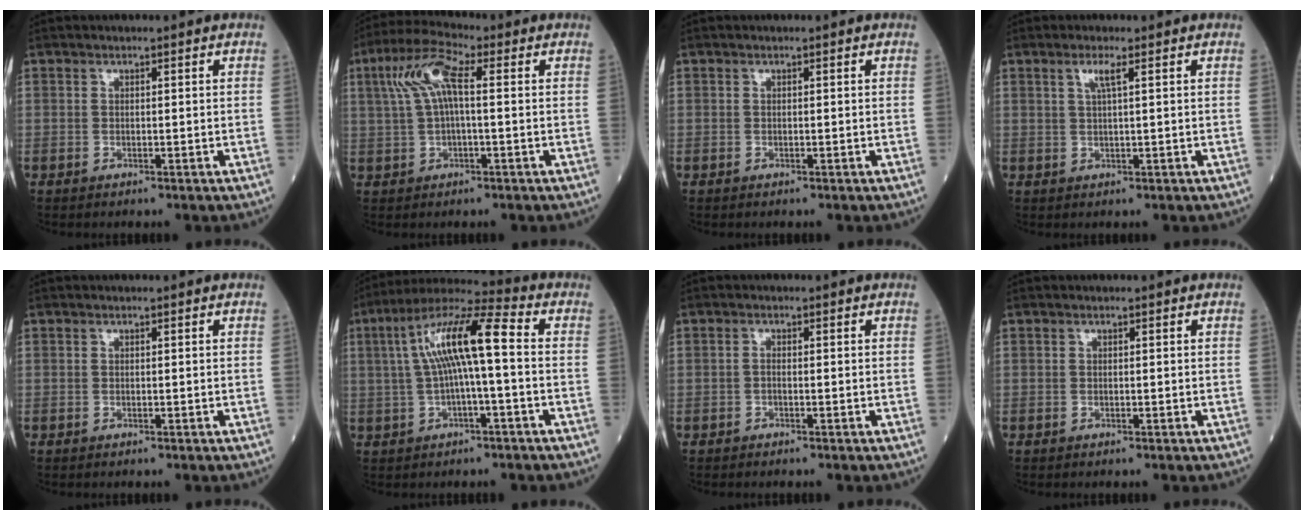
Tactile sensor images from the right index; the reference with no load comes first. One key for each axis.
{"total": 7.9, "fx": 1.9, "fy": 2.0, "fz": 7.4, "tx": -0.163, "ty": 0.031, "tz": 0.035}
{"total": 0.0}
{"total": 2.2, "fx": 1.0, "fy": -0.3, "fz": 1.9, "tx": -0.044, "ty": 0.002, "tz": 0.020}
{"total": 0.0}
{"total": 11.7, "fx": 0.9, "fy": 1.3, "fz": 11.6, "tx": -0.220, "ty": 0.035, "tz": 0.012}
{"total": 0.6, "fx": -0.3, "fy": 0.2, "fz": 0.5, "tx": -0.008, "ty": 0.002, "tz": -0.007}
{"total": 0.0}